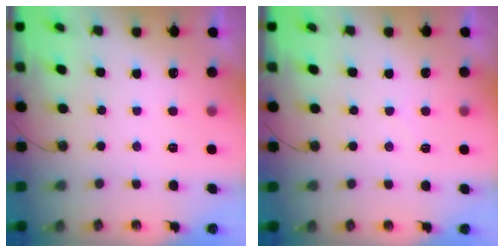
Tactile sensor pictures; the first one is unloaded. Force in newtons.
{"total": 3.9, "press": 3.8, "slide": 0.5}